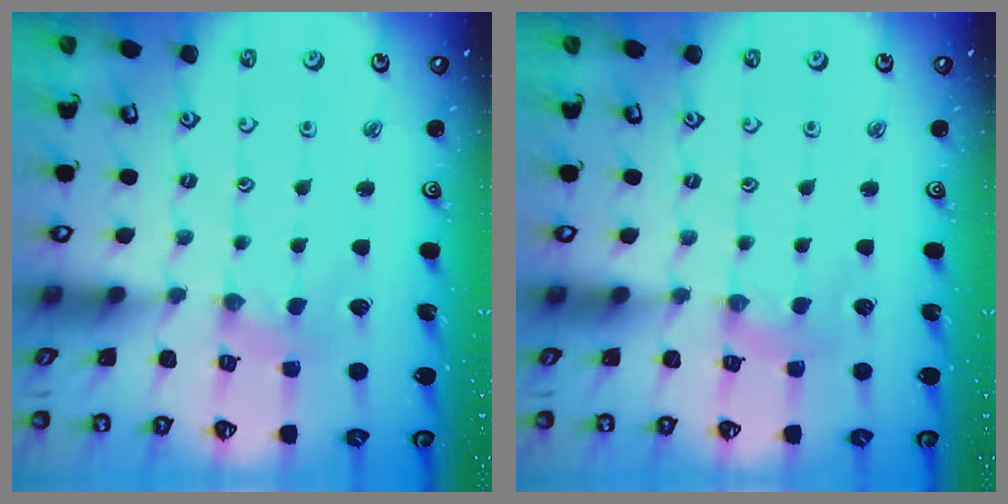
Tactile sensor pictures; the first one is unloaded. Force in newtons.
{"total": 2.8, "press": 2.7, "slide": 0.5}